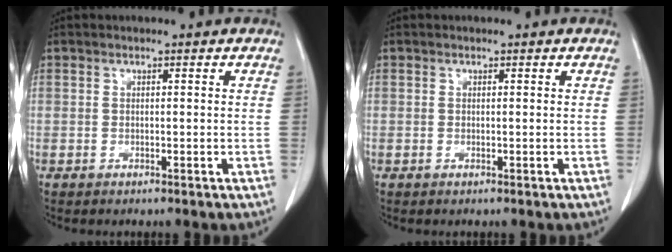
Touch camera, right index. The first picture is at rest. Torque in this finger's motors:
{"motor_torque": [-0.09, 0.07, -0.02, 0.01]}